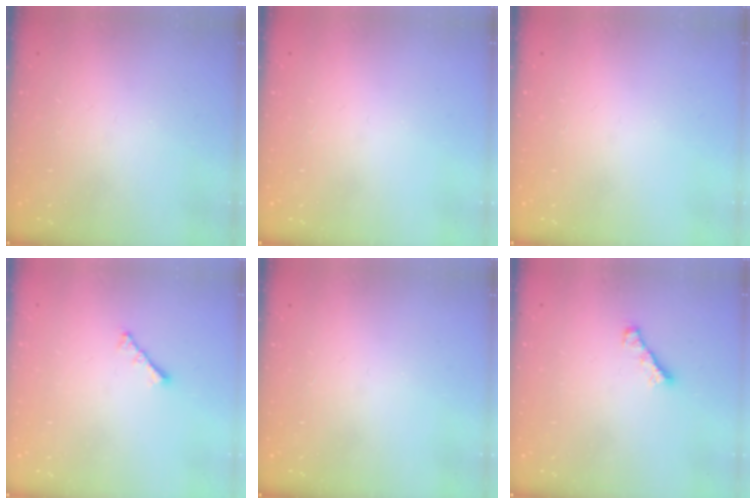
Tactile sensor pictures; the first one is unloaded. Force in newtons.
{"total": 0.0}
{"total": 0.0}
{"total": 2.4, "press": 2.3, "slide": 0.6}
{"total": 0.0}
{"total": 1.9, "press": 1.8, "slide": 0.6}